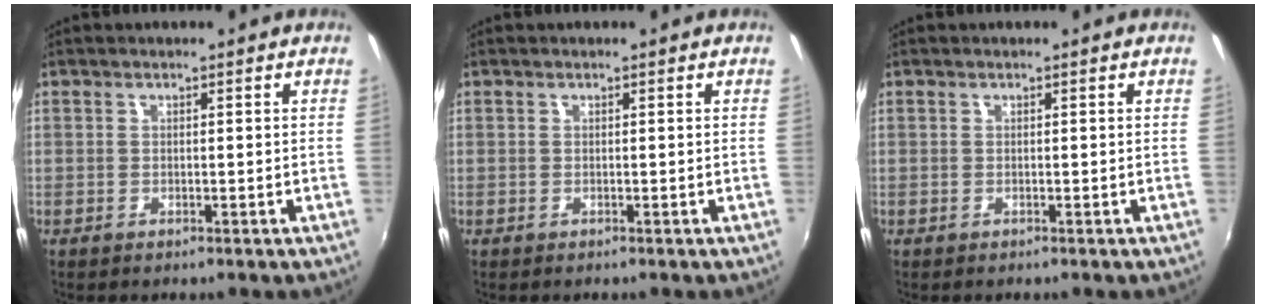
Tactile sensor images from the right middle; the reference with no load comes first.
{"total": 0.0}
{"total": 0.0}